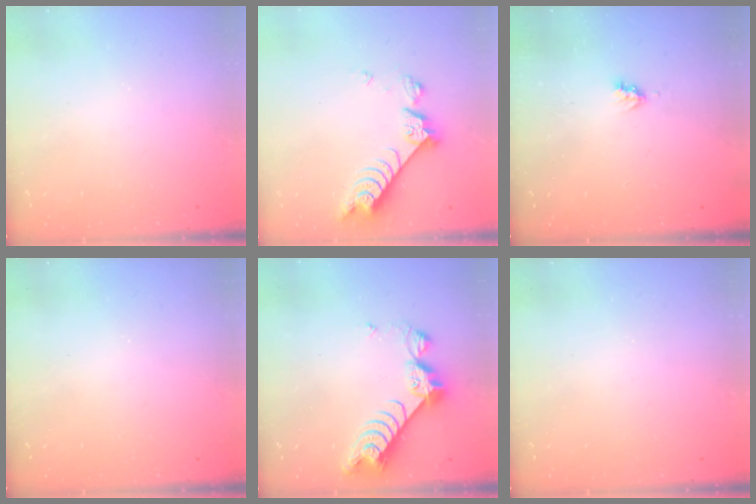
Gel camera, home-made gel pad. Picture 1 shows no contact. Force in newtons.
{"total": 7.6, "press": 7.6, "slide": 0.8}
{"total": 2.6, "press": 2.6, "slide": 0.4}
{"total": 0.0}
{"total": 9.0, "press": 8.9, "slide": 0.9}
{"total": 0.0}